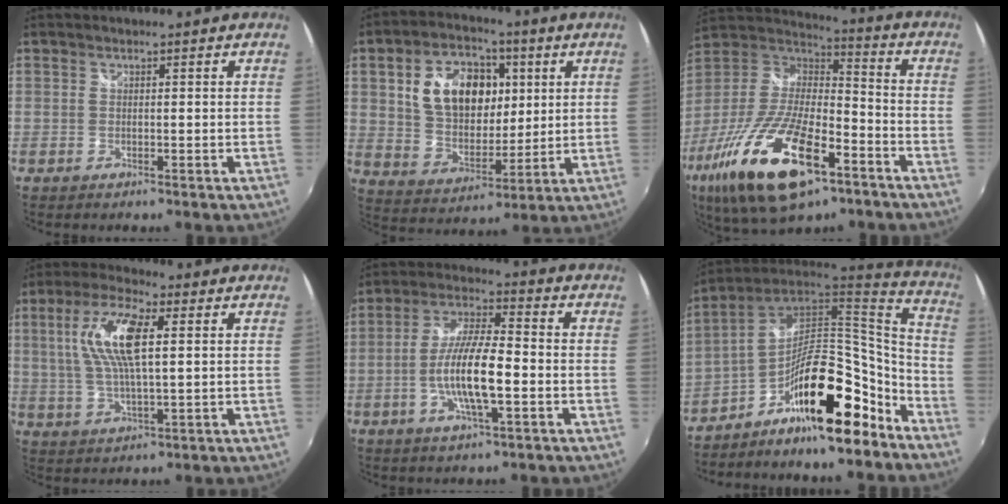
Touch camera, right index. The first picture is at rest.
{"total": 16.1, "force": [4.3, 10.6, 11.3], "torque": [-0.214, 0.021, 0.084]}
{"total": 26.8, "force": [-13.8, 10.6, 20.4], "torque": [-0.409, -0.044, -0.242]}
{"total": 12.0, "force": [2.9, 3.7, 11.0], "torque": [-0.218, 0.010, 0.055]}
{"total": 11.9, "force": [-3.1, 2.6, 11.2], "torque": [-0.223, -0.001, -0.059]}
{"total": 19.8, "force": [-11.0, 6.7, 15.0], "torque": [-0.235, 0.020, -0.187]}